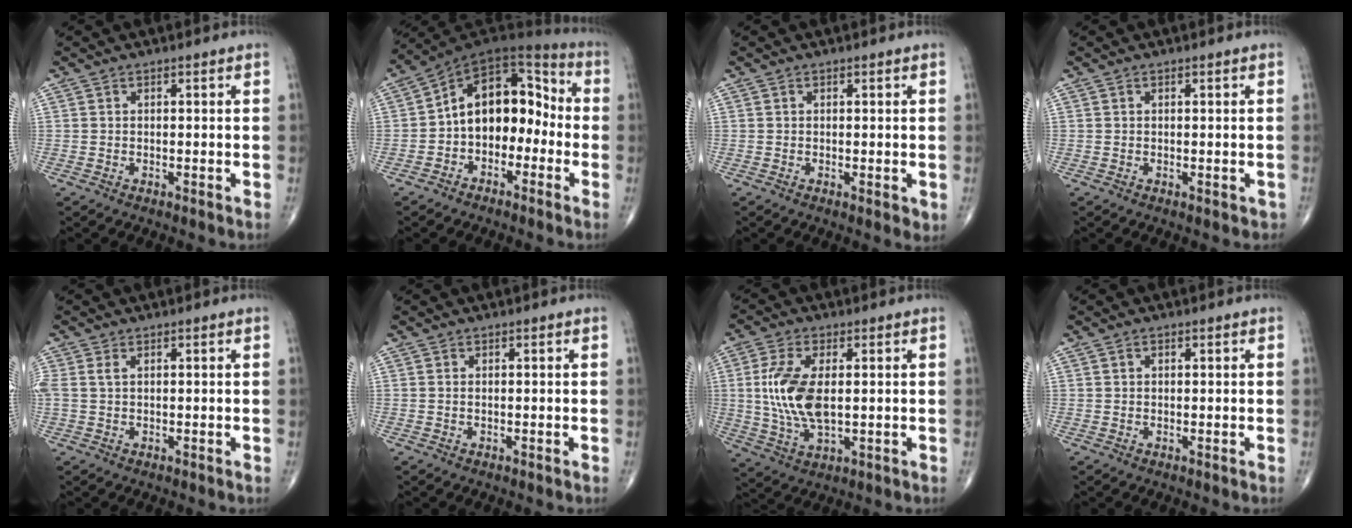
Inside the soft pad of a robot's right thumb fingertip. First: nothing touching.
{"total": 14.3, "force": [-2.3, 9.8, 10.2], "torque": [-0.113, 0.061, -0.053]}
{"total": 1.6, "force": [0.0, 0.6, 1.4], "torque": [-0.020, -0.007, 0.001]}
{"total": 0.8, "force": [-0.1, 0.5, 0.5], "torque": [-0.002, 0.000, 0.002]}
{"total": 2.0, "force": [0.6, 1.0, 1.6], "torque": [-0.049, 0.013, 0.020]}
{"total": 0.0}
{"total": 11.4, "force": [0.9, 5.4, 10.0], "torque": [-0.214, -0.010, 0.023]}
{"total": 0.7, "force": [0.4, 0.5, 0.3], "torque": [-0.003, -0.001, 0.007]}